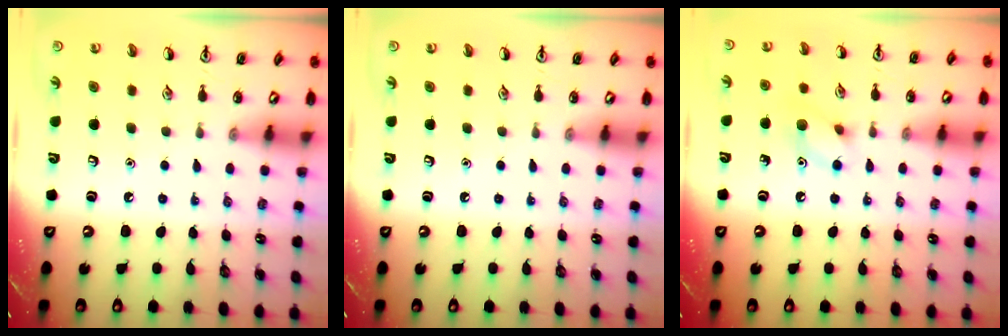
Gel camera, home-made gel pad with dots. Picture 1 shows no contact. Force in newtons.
{"total": 0.0}
{"total": 8.3, "press": 8.3, "slide": 0.5}